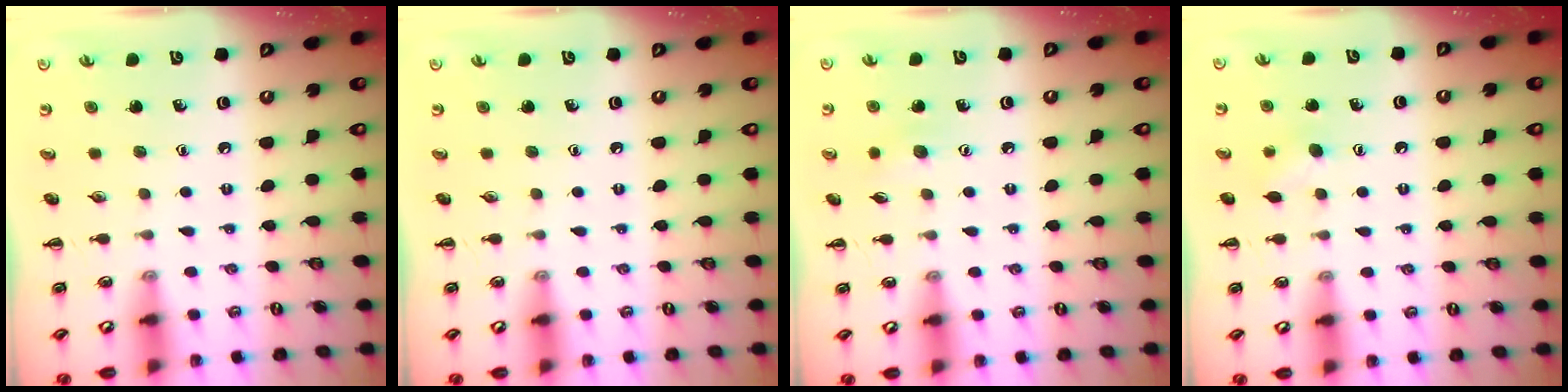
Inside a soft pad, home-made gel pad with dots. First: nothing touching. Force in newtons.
{"total": 0.0}
{"total": 5.7, "press": 5.5, "slide": 1.3}
{"total": 6.3, "press": 6.1, "slide": 1.5}